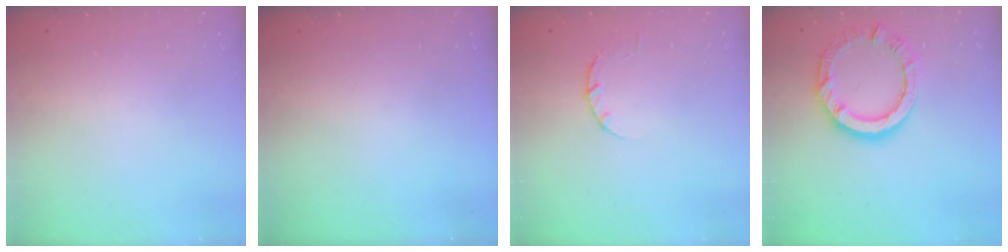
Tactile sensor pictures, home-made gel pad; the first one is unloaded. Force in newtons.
{"total": 0.0}
{"total": 3.3, "press": 3.3, "slide": 0.5}
{"total": 11.7, "press": 11.6, "slide": 1.4}